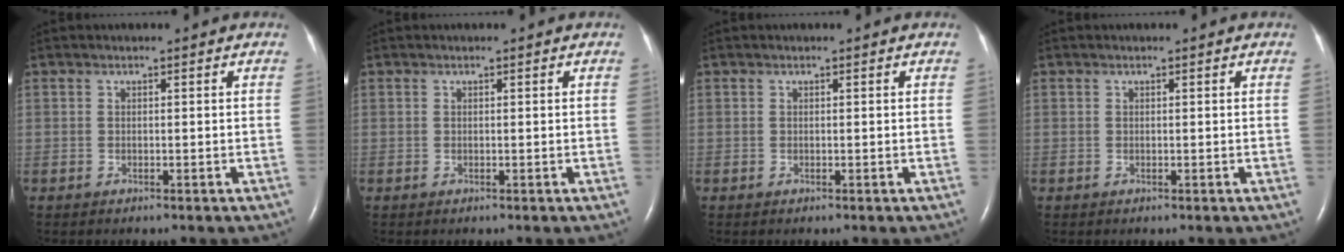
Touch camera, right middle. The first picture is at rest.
{"total": 0.0}
{"total": 0.0}
{"total": 0.0}